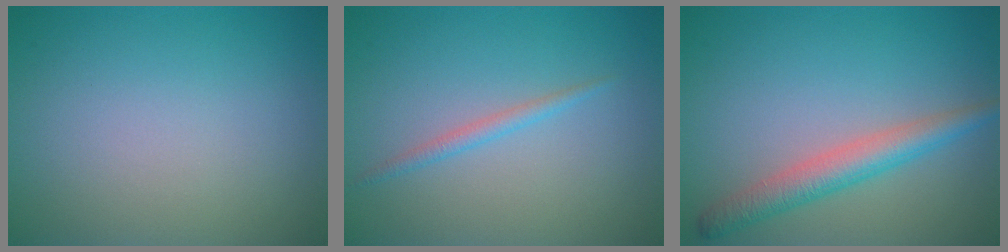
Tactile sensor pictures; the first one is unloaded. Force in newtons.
{"total": 0.9, "press": 0.9, "slide": 0.1}
{"total": 3.6, "press": 3.5, "slide": 0.3}